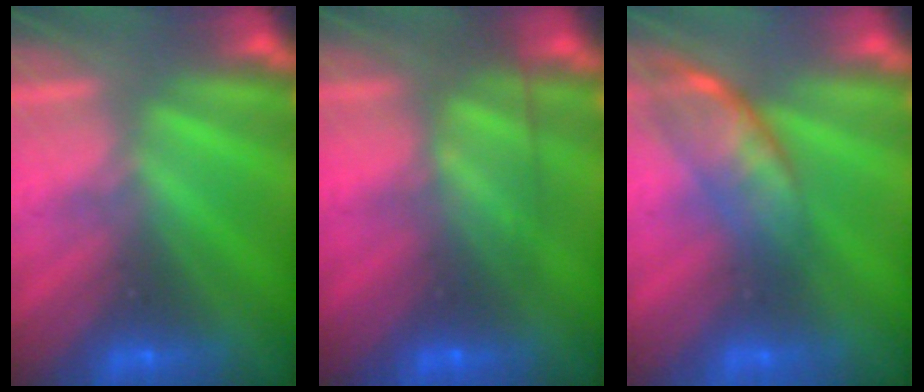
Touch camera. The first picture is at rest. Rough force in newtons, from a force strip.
{"total": 7.2}
{"total": 2.7}